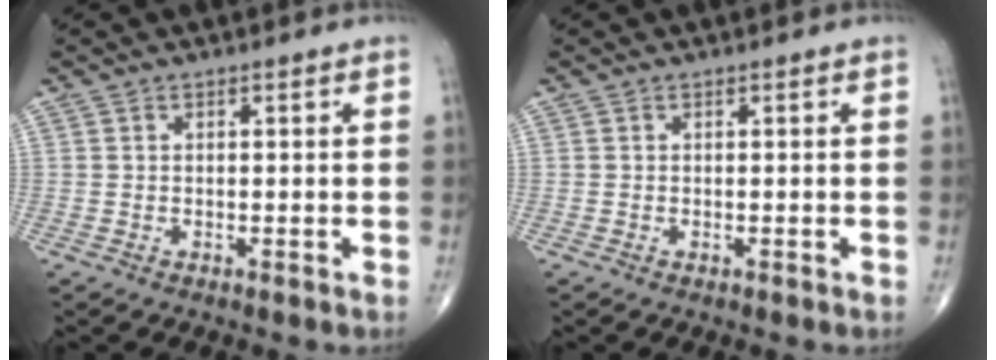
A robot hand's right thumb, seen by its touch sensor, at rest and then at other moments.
{"total": 0.0}